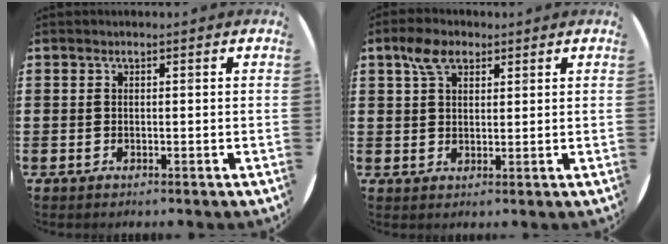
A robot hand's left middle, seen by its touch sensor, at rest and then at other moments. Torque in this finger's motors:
{"motor_torque": [0.64, -0.51, 0.01, 0.00]}